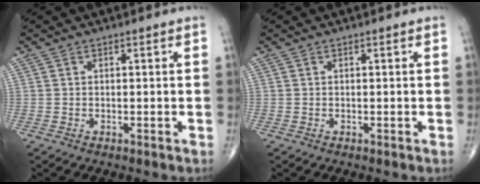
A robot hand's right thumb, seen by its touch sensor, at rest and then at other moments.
{"total": 0.0}